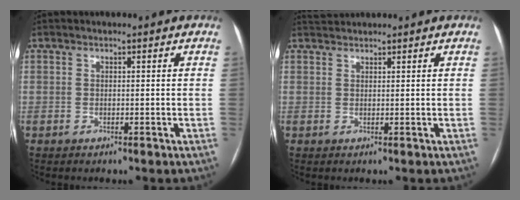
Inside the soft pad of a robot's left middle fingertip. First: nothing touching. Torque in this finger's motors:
{"motor_torque": [0.04, -0.05, -0.04, -0.01]}